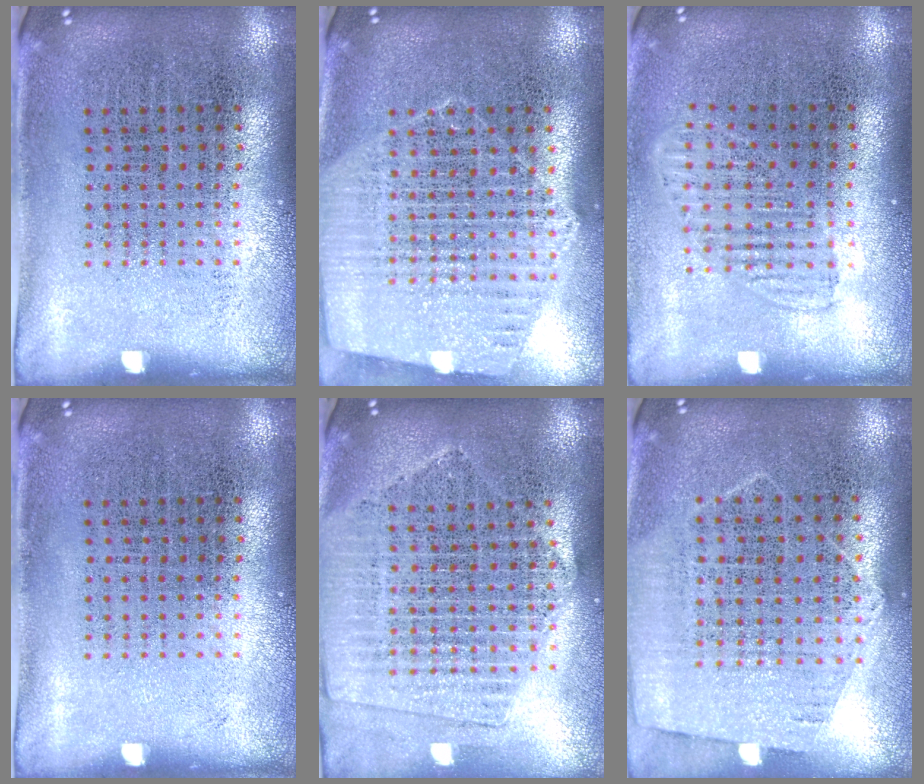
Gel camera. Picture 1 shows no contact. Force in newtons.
{"total": 1.4, "press": 1.4, "slide": 0.3}
{"total": 1.4, "press": 1.2, "slide": 0.7}
{"total": 0.0}
{"total": 2.1, "press": 1.9, "slide": 0.8}
{"total": 1.2, "press": 1.1, "slide": 0.6}